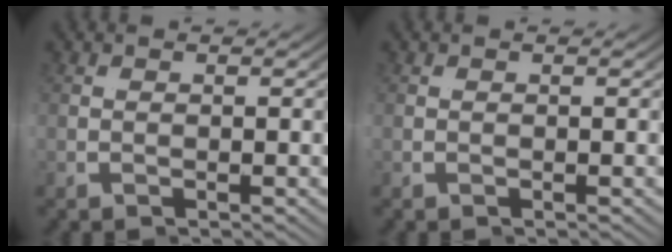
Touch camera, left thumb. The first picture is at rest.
{"total": 0.0}